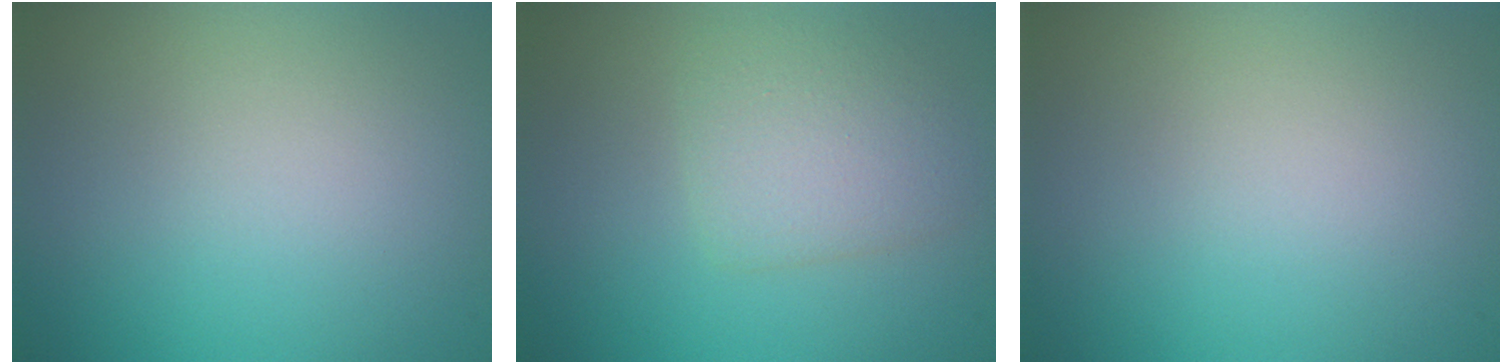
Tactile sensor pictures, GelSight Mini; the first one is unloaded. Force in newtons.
{"total": 2.9, "press": 2.9, "slide": 0.2}
{"total": 0.0}